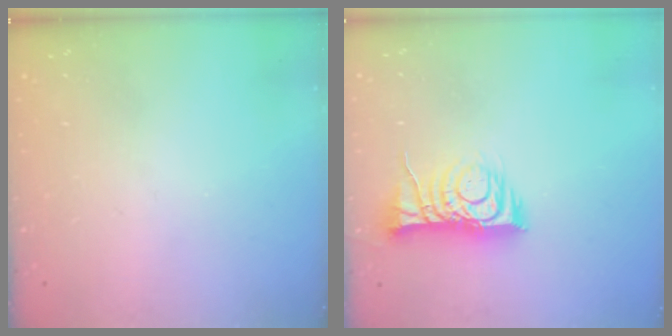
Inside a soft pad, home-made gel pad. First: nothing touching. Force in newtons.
{"total": 10.0, "press": 10.0, "slide": 0.3}